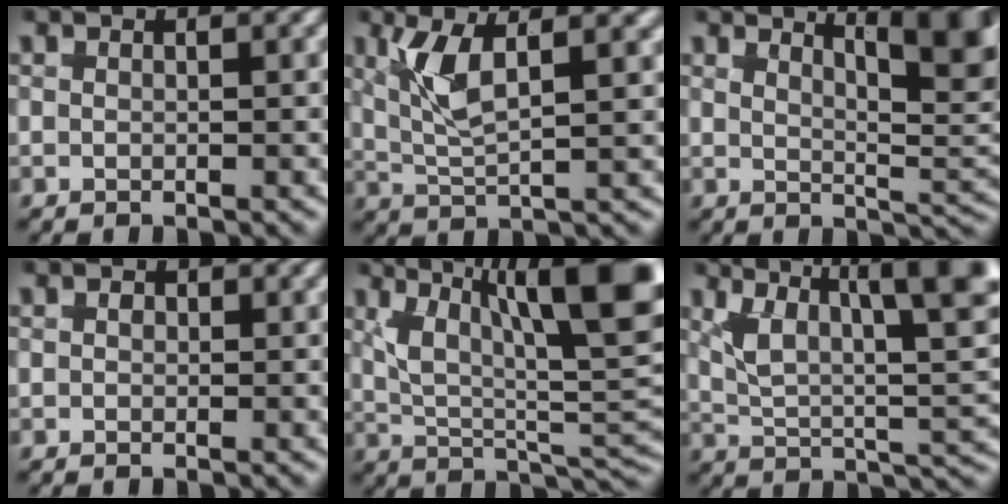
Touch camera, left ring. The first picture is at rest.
{"total": 4.8, "force": [1.6, 1.9, 4.1], "torque": [-0.096, -0.002, 0.026]}
{"total": 9.7, "force": [3.2, 4.0, 8.2], "torque": [-0.068, 0.000, 0.040]}
{"total": 0.7, "force": [-0.3, 0.6, 0.2], "torque": [-0.011, -0.005, -0.003]}
{"total": 15.1, "force": [2.7, 8.5, 12.2], "torque": [-0.160, -0.009, 0.033]}
{"total": 14.3, "force": [3.6, 8.6, 10.9], "torque": [-0.145, 0.003, 0.036]}